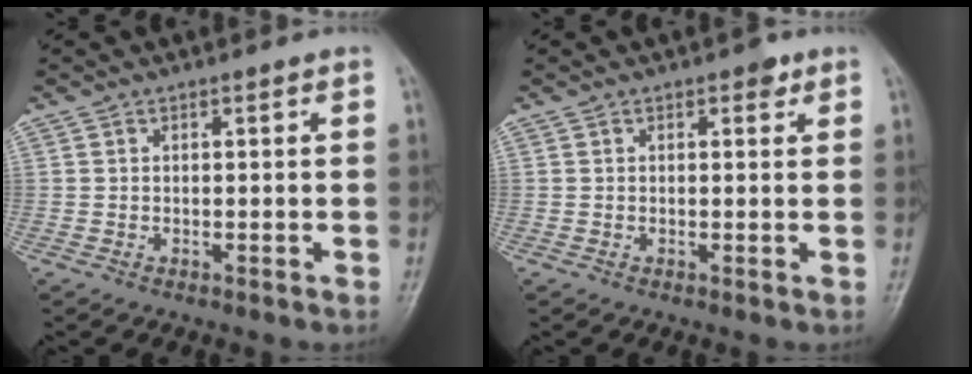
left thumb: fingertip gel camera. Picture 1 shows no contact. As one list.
[{"total": 1.7, "force": [0.9, 1.0, 1.0], "torque": [-0.003, -0.001, 0.009]}]